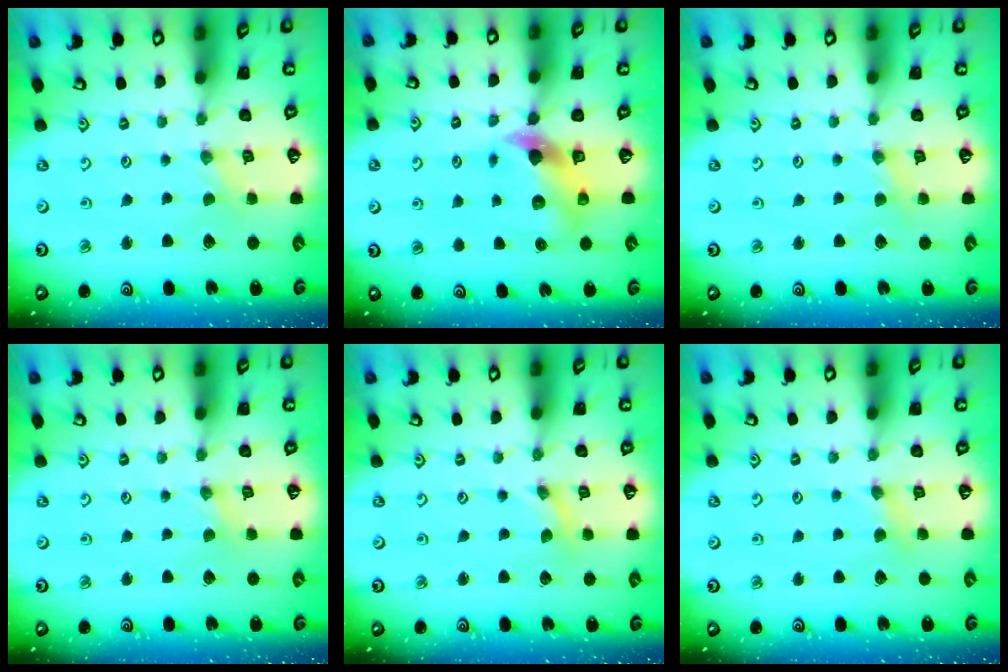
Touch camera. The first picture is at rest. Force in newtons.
{"total": 8.2, "press": 8.1, "slide": 0.8}
{"total": 2.9, "press": 2.8, "slide": 0.6}
{"total": 1.1, "press": 1.1, "slide": 0.2}
{"total": 0.0}
{"total": 2.5, "press": 2.5, "slide": 0.4}